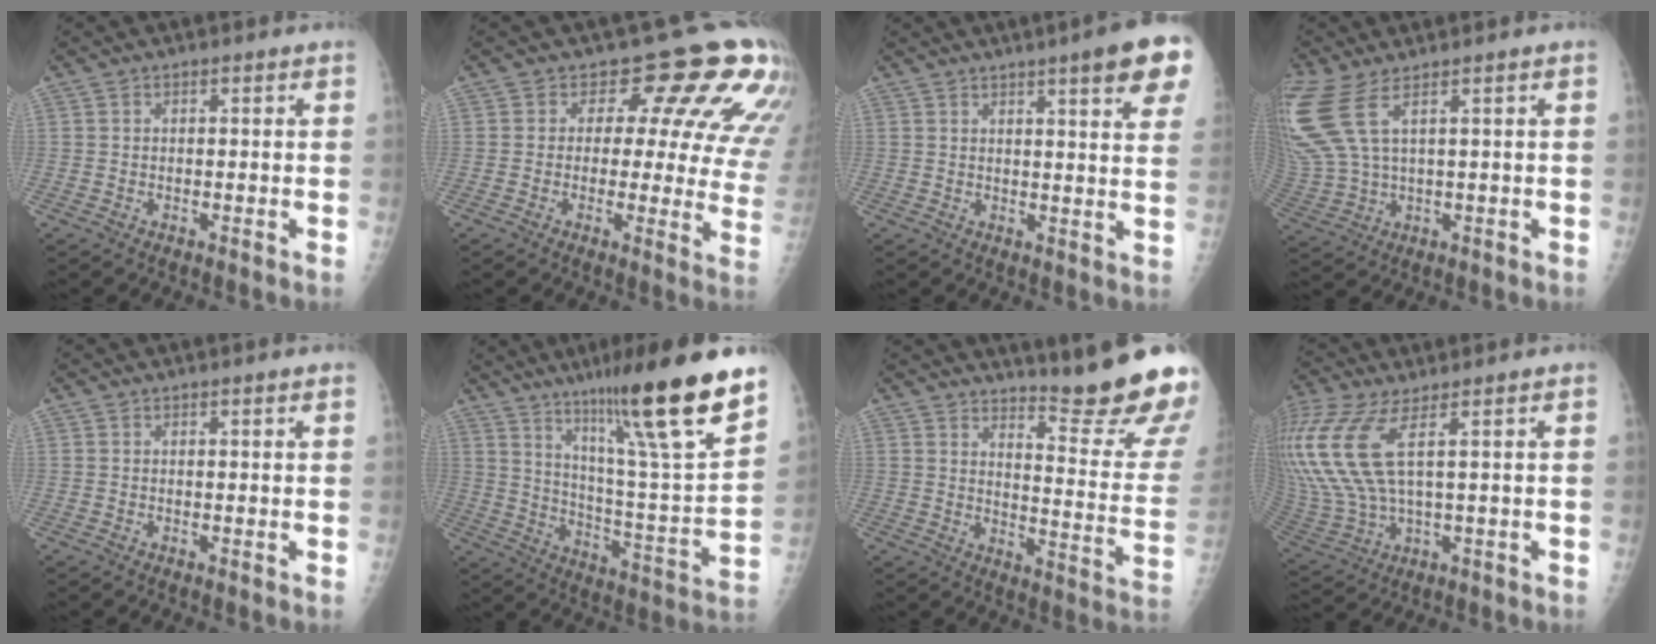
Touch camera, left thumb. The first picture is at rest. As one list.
[{"total": 14.1, "force": [7.4, 7.1, 9.8], "torque": [-0.066, -0.036, 0.060]}, {"total": 11.9, "force": [6.8, 1.4, 9.6], "torque": [-0.107, -0.024, 0.077]}, {"total": 12.6, "force": [5.8, 4.3, 10.3], "torque": [-0.287, -0.015, 0.130]}, {"total": 0.7, "force": [0.4, -0.2, 0.5], "torque": [-0.018, -0.003, 0.011]}, {"total": 23.3, "force": [15.3, 1.7, 17.5], "torque": [-0.250, -0.067, 0.254]}, {"total": 19.9, "force": [17.4, 0.4, 9.6], "torque": [-0.108, -0.193, 0.223]}, {"total": 16.5, "force": [5.4, 5.7, 14.5], "torque": [-0.381, -0.016, 0.119]}]